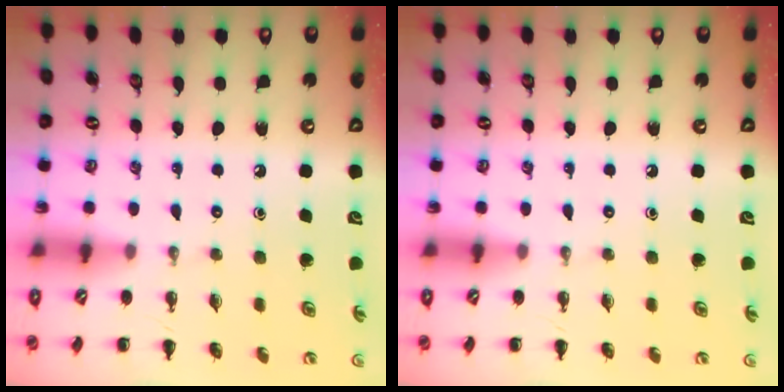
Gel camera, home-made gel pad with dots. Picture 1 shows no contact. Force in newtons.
{"total": 0.0}